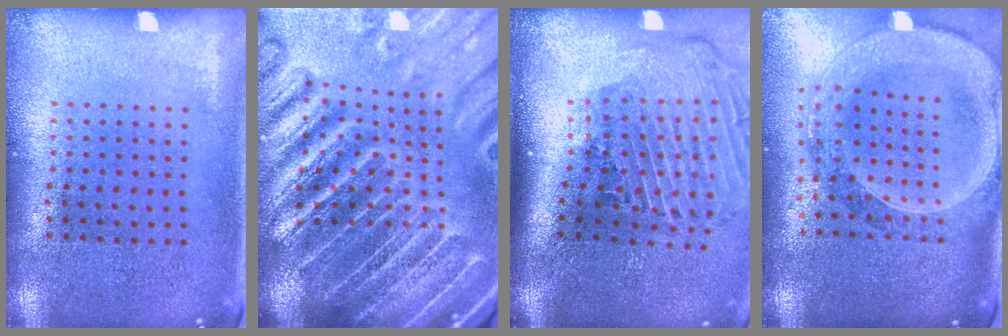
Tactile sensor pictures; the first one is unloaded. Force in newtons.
{"total": 5.3, "press": 4.7, "slide": 2.5}
{"total": 2.9, "press": 2.0, "slide": 2.1}
{"total": 2.9, "press": 2.5, "slide": 1.5}